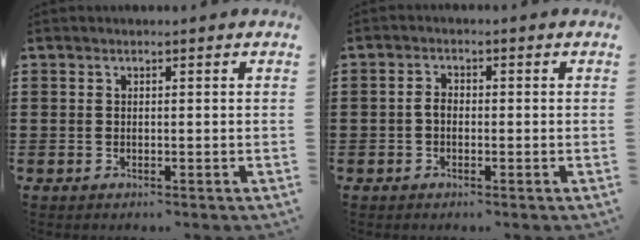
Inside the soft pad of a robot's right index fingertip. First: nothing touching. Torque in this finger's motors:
{"motor_torque": [0.56, -0.47, 0.20, 0.06]}